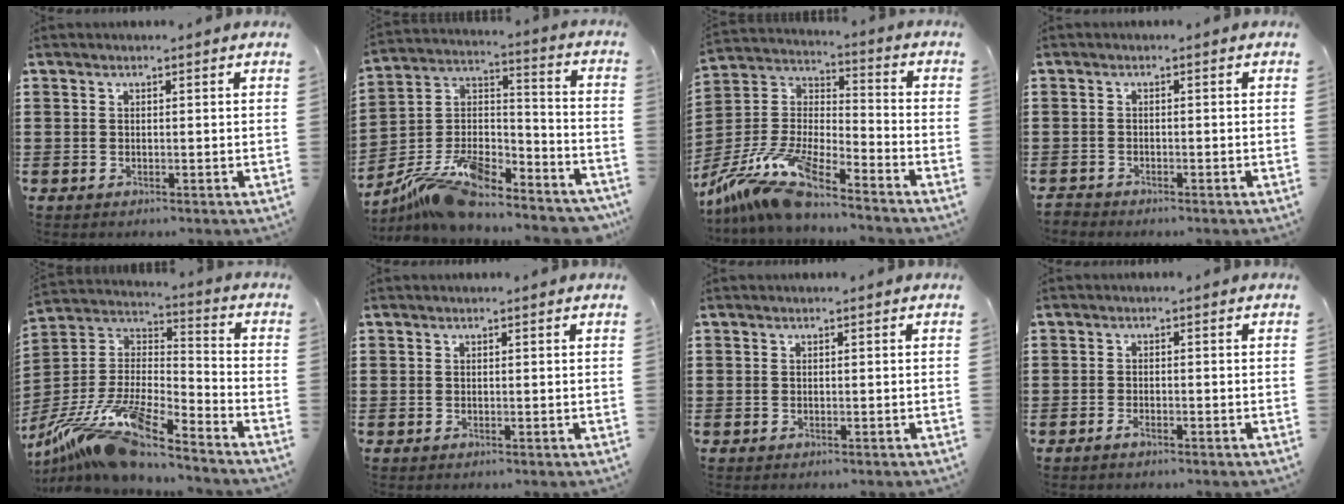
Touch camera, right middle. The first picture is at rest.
{"total": 12.7, "force": [-10.9, 3.3, 5.7], "torque": [-0.113, 0.021, -0.210]}
{"total": 12.8, "force": [-10.7, 1.7, 6.9], "torque": [-0.160, 0.009, -0.216]}
{"total": 1.3, "force": [-1.3, 0.3, -0.1], "torque": [-0.003, 0.002, -0.029]}
{"total": 16.1, "force": [-12.9, 1.8, 9.5], "torque": [-0.213, 0.012, -0.252]}
{"total": 0.0}
{"total": 0.0}
{"total": 1.4, "force": [-1.0, 0.4, 0.9], "torque": [-0.027, -0.006, -0.021]}